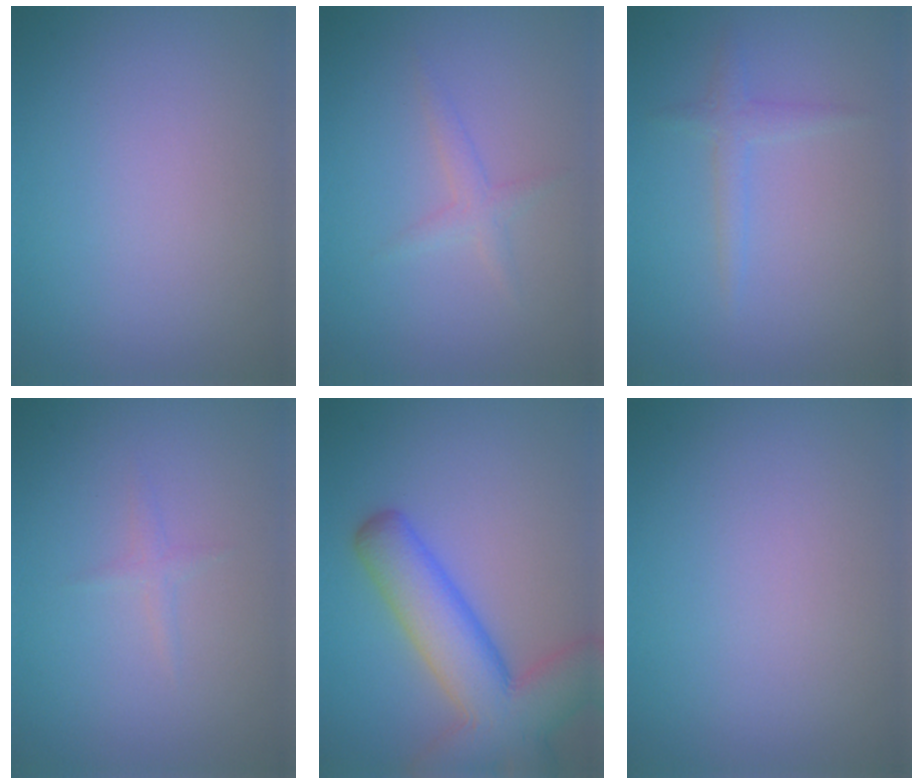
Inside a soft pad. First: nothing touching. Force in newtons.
{"total": 1.3, "press": 1.3, "slide": 0.1}
{"total": 1.5, "press": 1.4, "slide": 0.2}
{"total": 0.8, "press": 0.8, "slide": 0.1}
{"total": 9.2, "press": 9.2, "slide": 0.4}
{"total": 0.0}